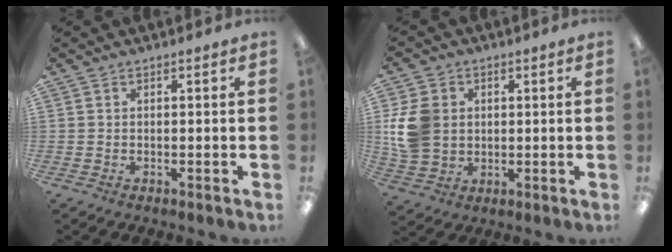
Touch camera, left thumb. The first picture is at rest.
{"total": 11.1, "force": [1.4, 9.3, 5.8], "torque": [-0.131, 0.016, 0.028]}